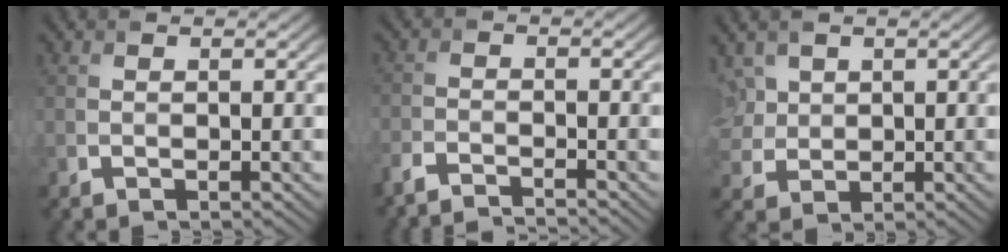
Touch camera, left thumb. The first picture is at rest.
{"total": 3.3, "force": [-3.2, -0.2, 0.8], "torque": [-0.018, -0.005, -0.066]}
{"total": 4.7, "force": [2.1, 3.4, 2.4], "torque": [-0.086, 0.006, 0.043]}